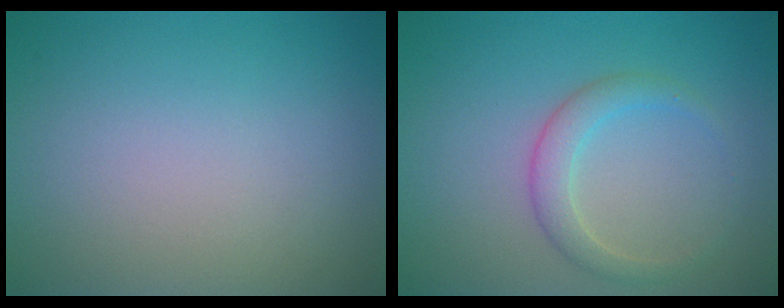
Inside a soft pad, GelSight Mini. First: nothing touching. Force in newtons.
{"total": 2.3, "press": 2.3, "slide": 0.1}